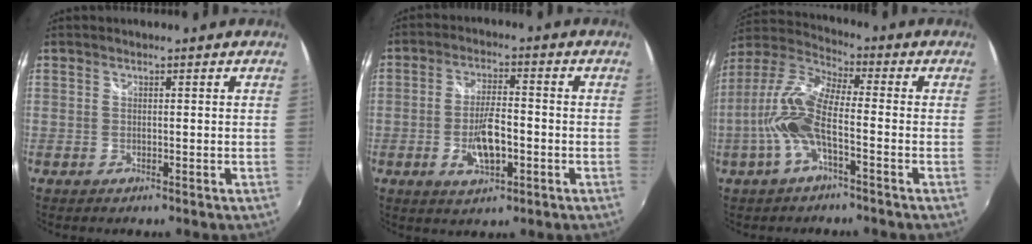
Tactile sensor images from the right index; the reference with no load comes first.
{"total": 7.4, "force": [-2.3, 2.8, 6.5], "torque": [-0.126, -0.002, -0.037]}
{"total": 11.7, "force": [-3.3, 3.1, 10.8], "torque": [-0.231, 0.002, -0.065]}